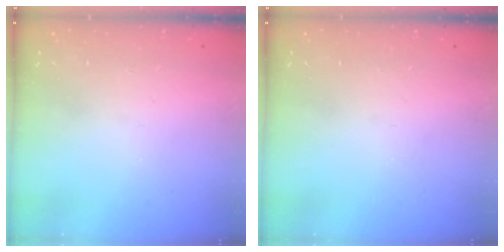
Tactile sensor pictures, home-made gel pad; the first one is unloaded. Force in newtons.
{"total": 0.0}